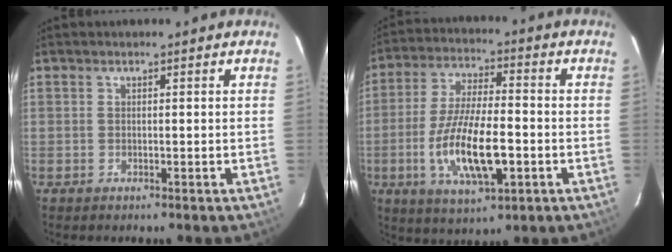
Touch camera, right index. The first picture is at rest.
{"total": 14.9, "force": [-4.1, 4.9, 13.5], "torque": [-0.272, -0.014, -0.070]}